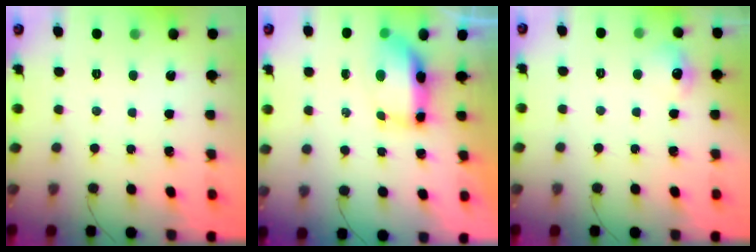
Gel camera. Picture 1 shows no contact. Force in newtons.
{"total": 7.9, "press": 7.8, "slide": 1.1}
{"total": 6.8, "press": 6.7, "slide": 1.0}